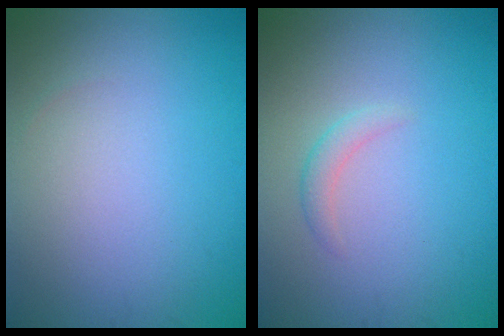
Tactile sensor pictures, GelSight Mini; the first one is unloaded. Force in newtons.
{"total": 1.2, "press": 1.2, "slide": 0.0}